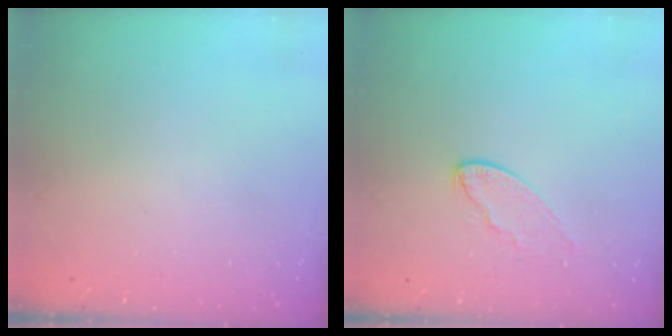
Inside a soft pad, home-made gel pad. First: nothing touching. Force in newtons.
{"total": 7.4, "press": 7.4, "slide": 0.6}